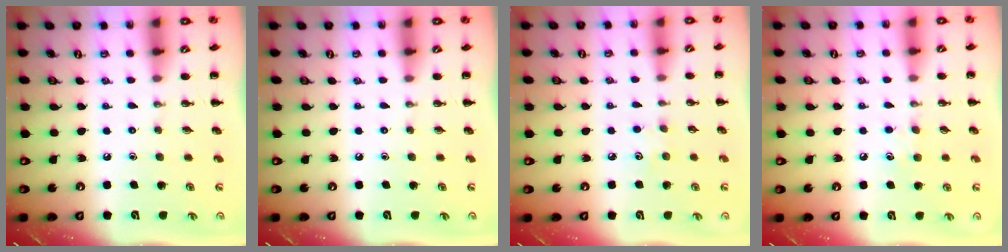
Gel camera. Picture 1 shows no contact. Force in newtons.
{"total": 0.0}
{"total": 3.9, "press": 3.8, "slide": 0.8}
{"total": 5.6, "press": 5.5, "slide": 1.4}